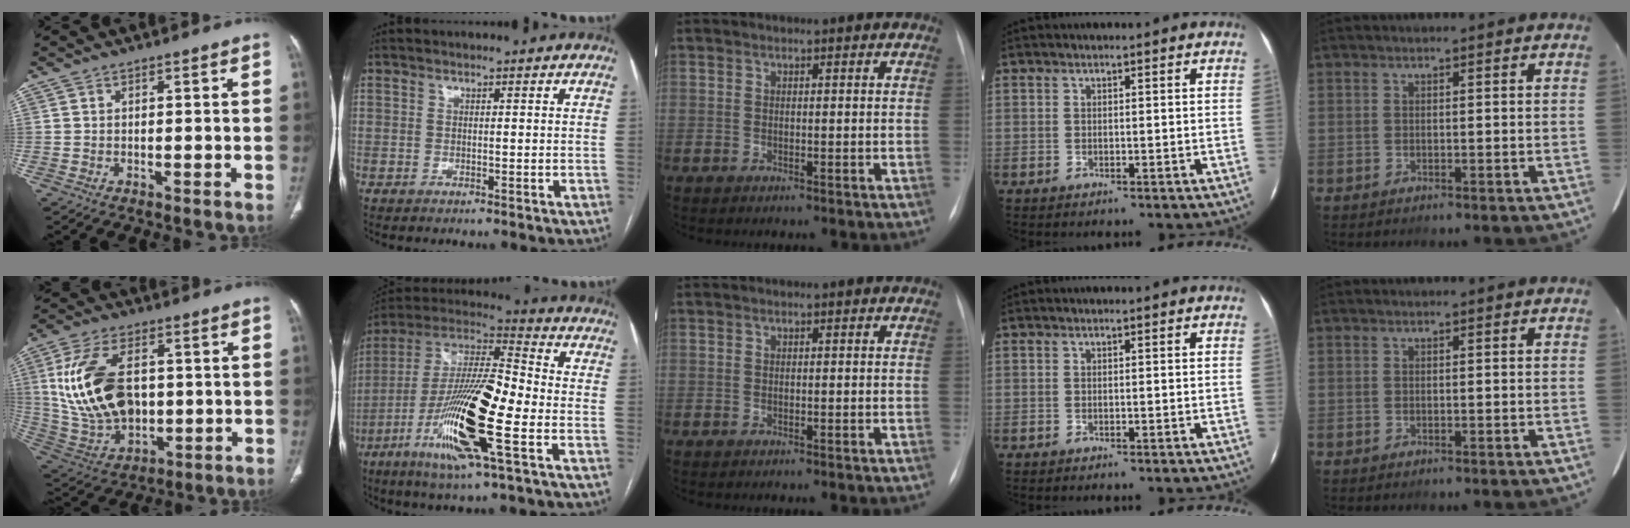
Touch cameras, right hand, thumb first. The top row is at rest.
{"thumb": {"total": 18.7, "force": [2.0, 11.6, 14.5], "torque": [-0.276, -0.007, 0.056]}, "index": {"total": 19.4, "force": [-6.4, 2.1, 18.2], "torque": [-0.375, -0.017, -0.121]}}